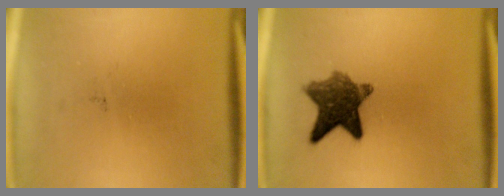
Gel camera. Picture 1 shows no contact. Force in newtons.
{"total": 8.8}